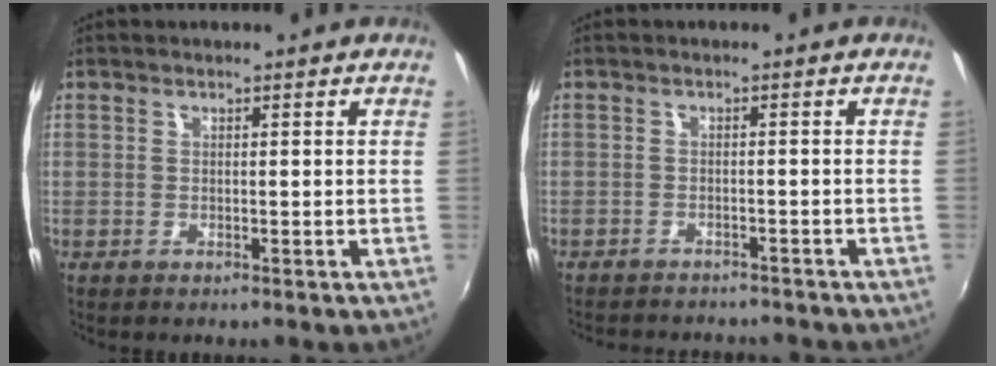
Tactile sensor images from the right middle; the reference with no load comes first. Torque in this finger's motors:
{"motor_torque": [0.94, -1.19, 0.11, 0.07]}